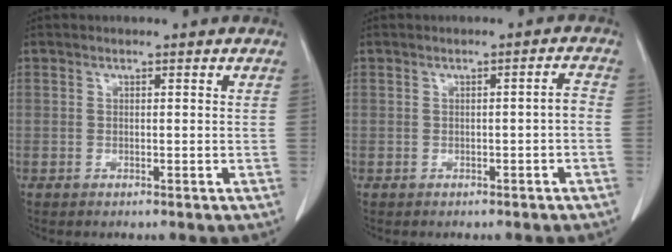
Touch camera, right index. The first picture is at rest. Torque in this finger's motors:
{"motor_torque": [0.04, -0.03, 0.02, 0.01]}